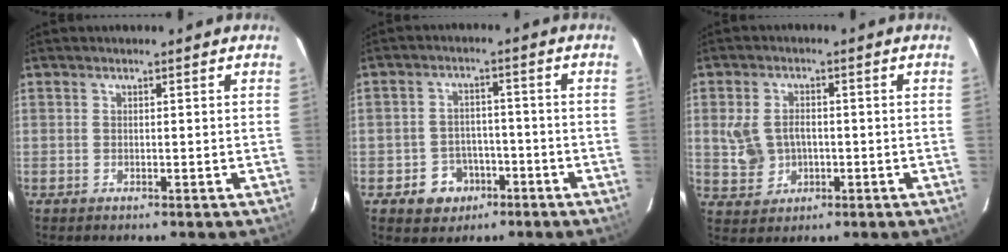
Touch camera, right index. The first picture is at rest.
{"total": 6.7, "force": [-3.5, 5.6, 1.6], "torque": [-0.049, 0.019, -0.039]}
{"total": 6.6, "force": [-0.3, 5.3, 3.9], "torque": [-0.088, 0.008, 0.006]}